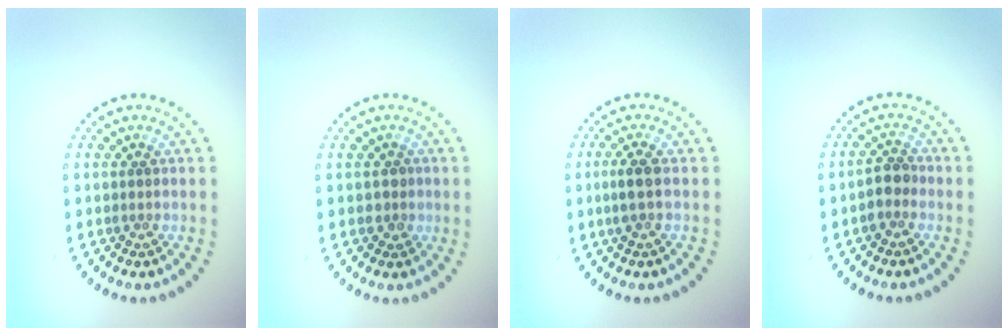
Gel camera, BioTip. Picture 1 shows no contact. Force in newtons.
{"total": 1.1, "press": 1.0, "slide": 0.4}
{"total": 1.9, "press": 1.8, "slide": 0.7}
{"total": 1.9, "press": 1.6, "slide": 1.0}